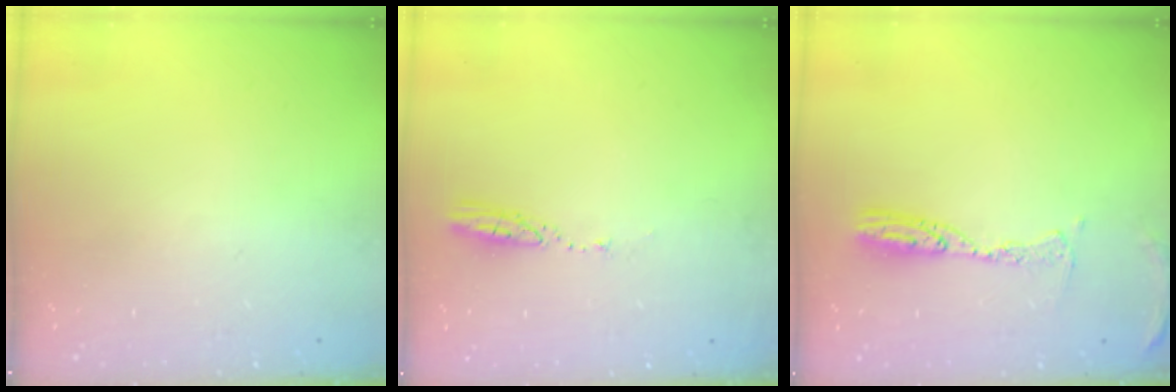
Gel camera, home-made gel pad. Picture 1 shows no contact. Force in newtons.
{"total": 3.5, "press": 3.5, "slide": 0.3}
{"total": 9.5, "press": 9.4, "slide": 0.9}